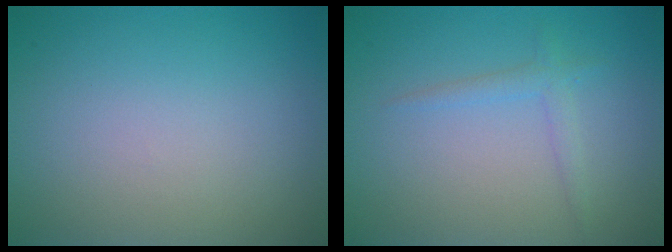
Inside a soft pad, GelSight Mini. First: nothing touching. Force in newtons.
{"total": 1.4, "press": 1.4, "slide": 0.1}